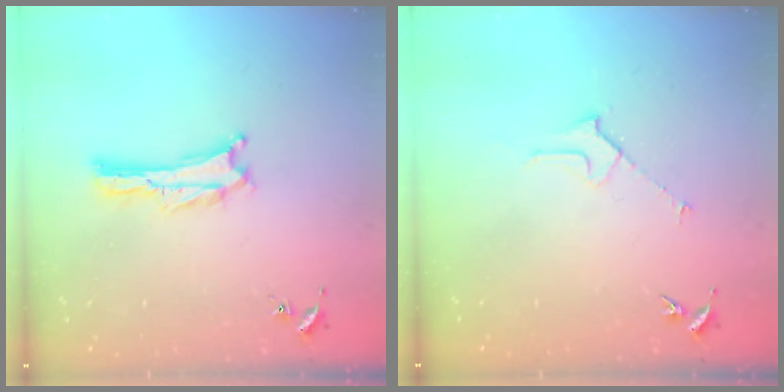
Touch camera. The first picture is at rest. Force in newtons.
{"total": 2.3, "press": 2.3, "slide": 0.2}